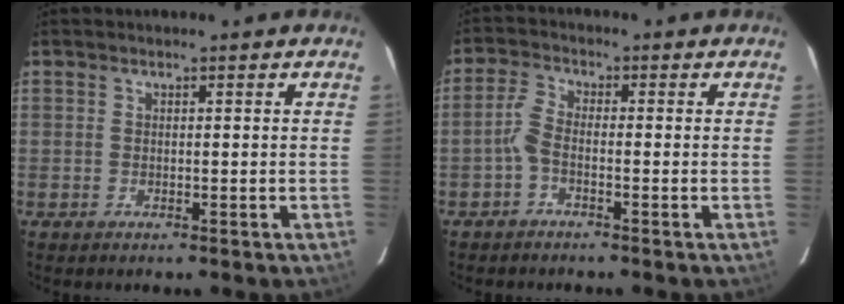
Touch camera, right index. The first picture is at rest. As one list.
[{"total": 2.8, "force": [-1.5, 0.9, 2.2], "torque": [-0.060, 0.009, -0.035]}]